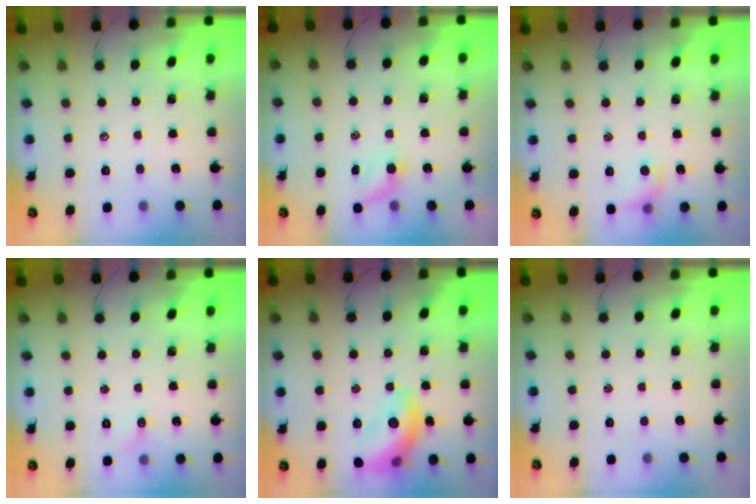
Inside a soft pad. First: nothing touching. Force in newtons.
{"total": 4.0, "press": 3.8, "slide": 1.3}
{"total": 6.9, "press": 6.8, "slide": 1.3}
{"total": 3.7, "press": 3.5, "slide": 1.3}
{"total": 14.1, "press": 14.1, "slide": 1.3}
{"total": 0.0}